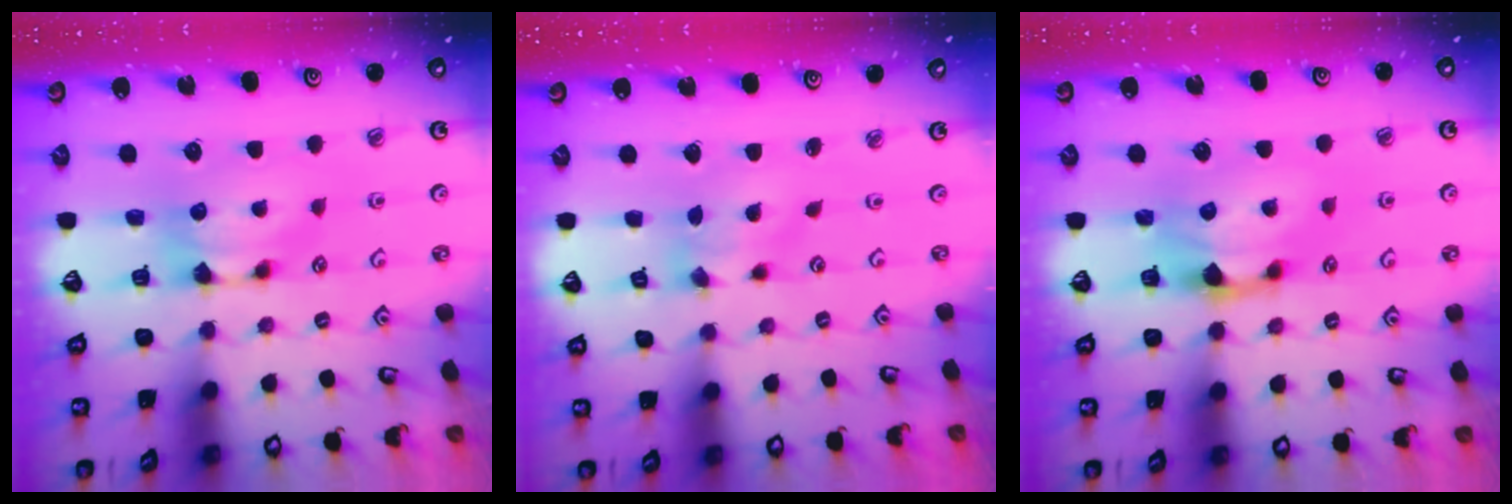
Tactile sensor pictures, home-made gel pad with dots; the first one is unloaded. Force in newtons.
{"total": 1.2, "press": 0.0, "slide": 1.2}
{"total": 1.9, "press": 1.4, "slide": 1.3}